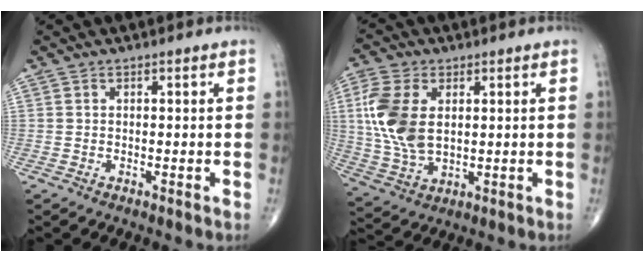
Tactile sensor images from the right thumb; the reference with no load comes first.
{"total": 12.3, "force": [2.5, 7.0, 9.9], "torque": [-0.225, -0.007, 0.056]}